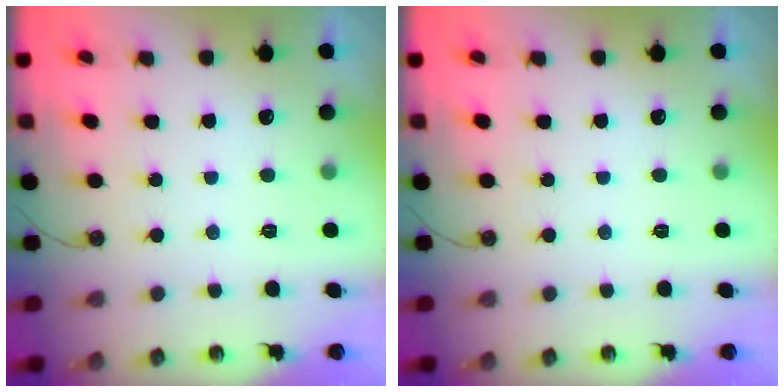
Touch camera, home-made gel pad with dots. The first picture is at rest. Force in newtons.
{"total": 0.0}